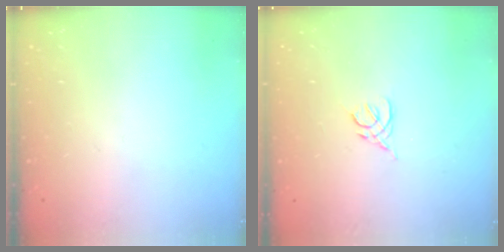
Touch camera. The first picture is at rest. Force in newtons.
{"total": 2.8, "press": 2.8, "slide": 0.7}